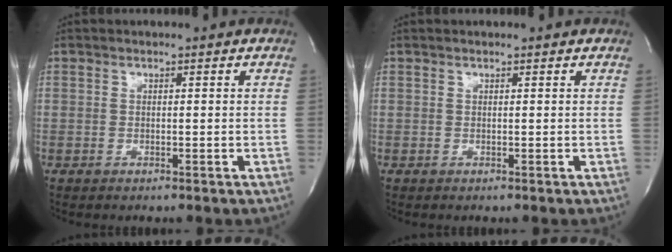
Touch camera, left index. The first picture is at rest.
{"total": 0.6, "force": [0.6, 0.0, 0.2], "torque": [-0.007, 0.001, 0.007]}